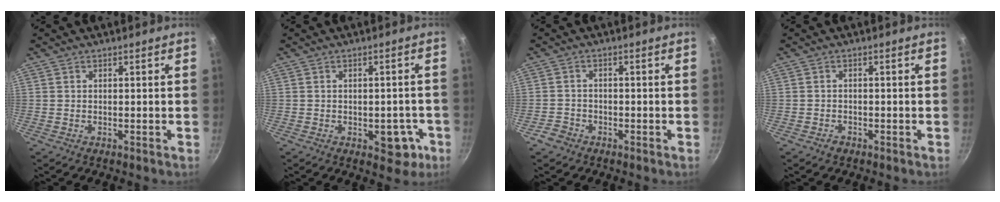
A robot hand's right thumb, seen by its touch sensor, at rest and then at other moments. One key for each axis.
{"total": 6.0, "fx": -2.2, "fy": 3.7, "fz": 4.2, "tx": -0.023, "ty": 0.014, "tz": -0.021}
{"total": 2.8, "fx": -1.9, "fy": 1.9, "fz": 0.6, "tx": -0.008, "ty": 0.023, "tz": -0.033}
{"total": 1.3, "fx": -0.9, "fy": 0.9, "fz": 0.3, "tx": -0.008, "ty": 0.010, "tz": -0.014}